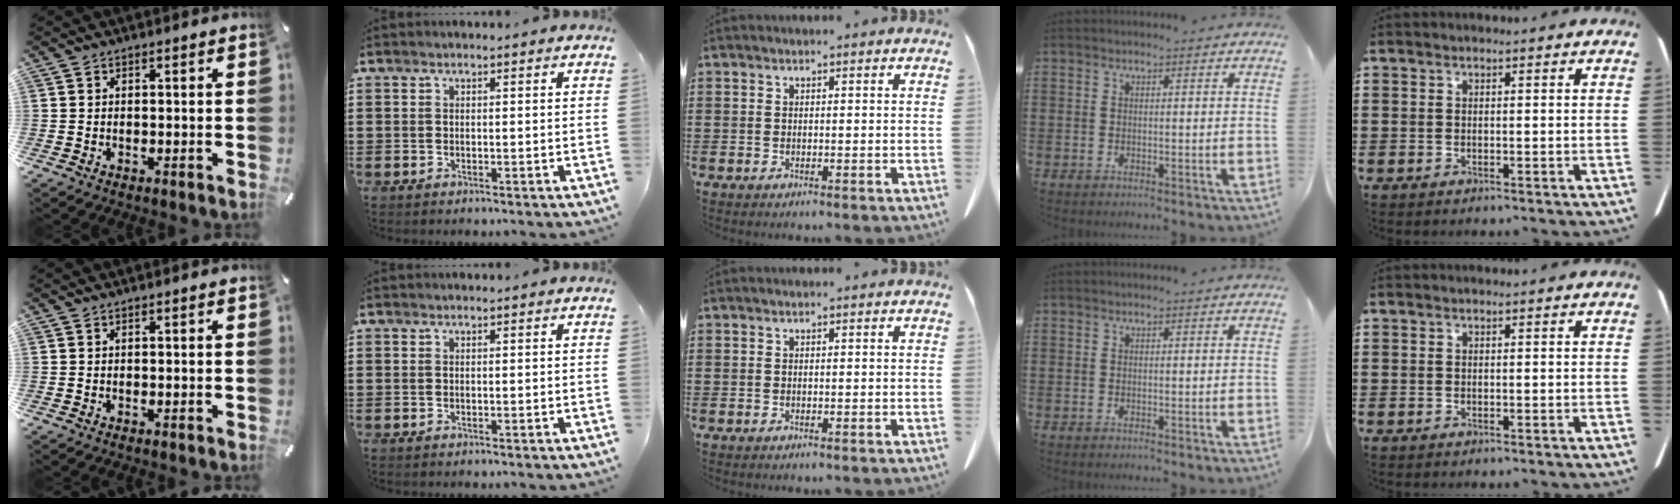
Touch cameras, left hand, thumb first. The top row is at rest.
{}